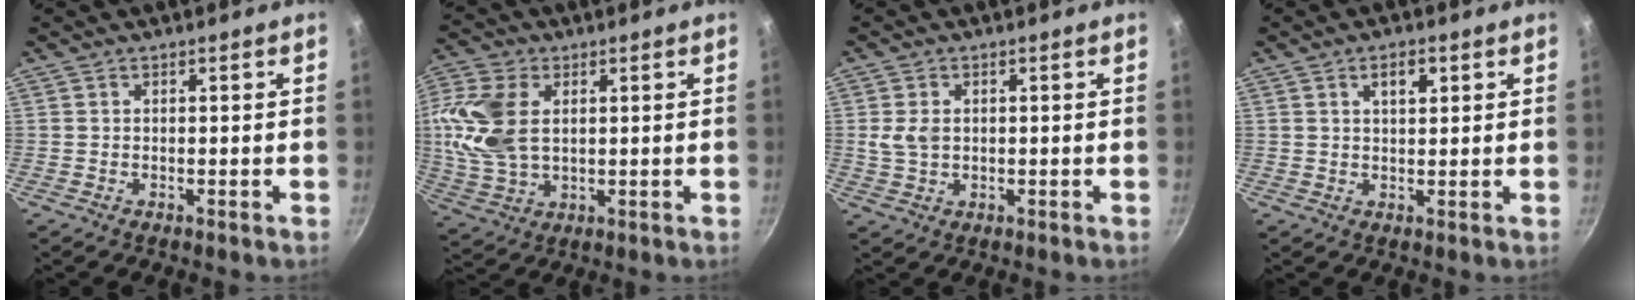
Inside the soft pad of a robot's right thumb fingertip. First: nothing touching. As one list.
[{"total": 13.2, "force": [2.5, 8.5, 9.7], "torque": [-0.193, -0.004, 0.050]}, {"total": 4.0, "force": [0.6, 2.9, 2.6], "torque": [-0.046, -0.002, 0.013]}, {"total": 3.6, "force": [1.6, 1.8, 2.7], "torque": [-0.033, -0.002, 0.026]}]